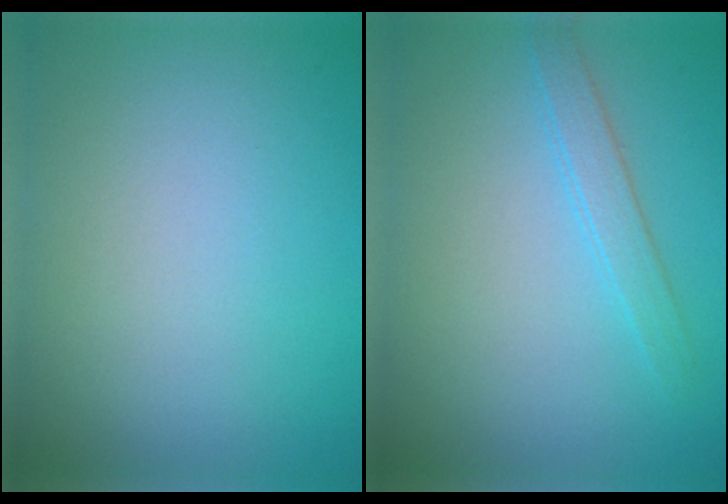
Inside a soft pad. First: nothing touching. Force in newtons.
{"total": 1.8, "press": 1.8, "slide": 0.1}